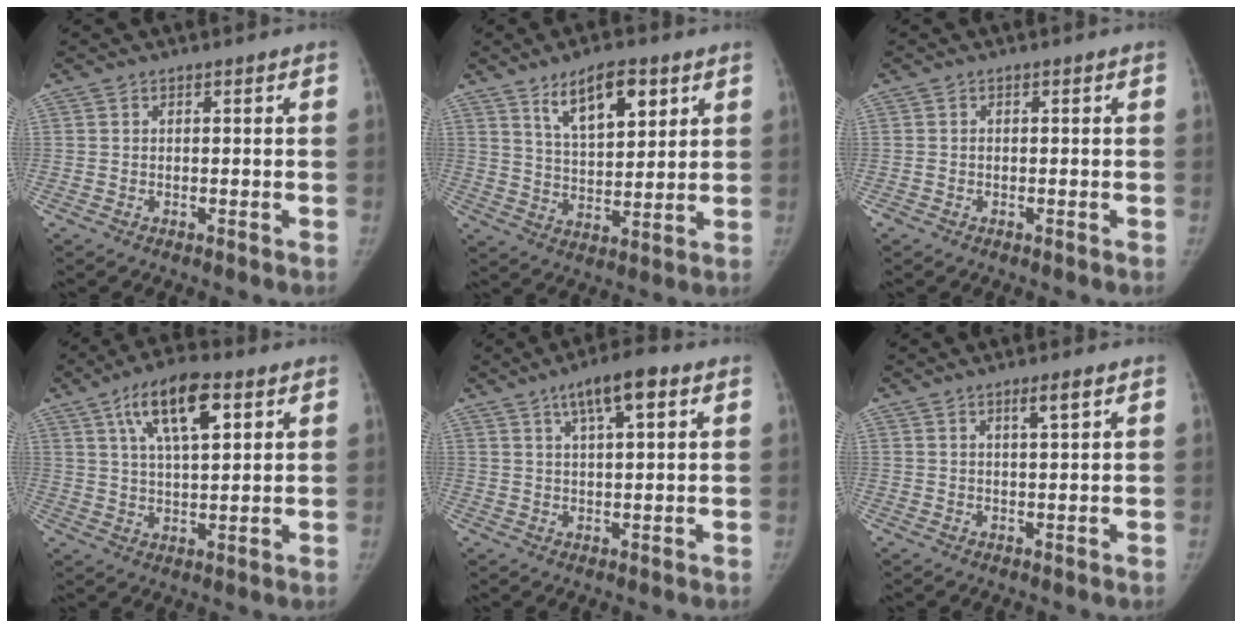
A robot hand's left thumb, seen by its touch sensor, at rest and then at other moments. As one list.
[{"total": 10.9, "force": [6.0, 4.8, 7.8], "torque": [-0.106, -0.034, 0.107]}, {"total": 0.5, "force": [-0.2, 0.5, 0.1], "torque": [0.003, 0.004, -0.005]}, {"total": 12.3, "force": [5.6, 4.8, 9.9], "torque": [-0.155, -0.009, 0.095]}, {"total": 7.6, "force": [3.9, 1.9, 6.2], "torque": [-0.097, -0.002, 0.062]}, {"total": 2.6, "force": [1.5, 0.2, 2.1], "torque": [-0.036, -0.007, 0.025]}]